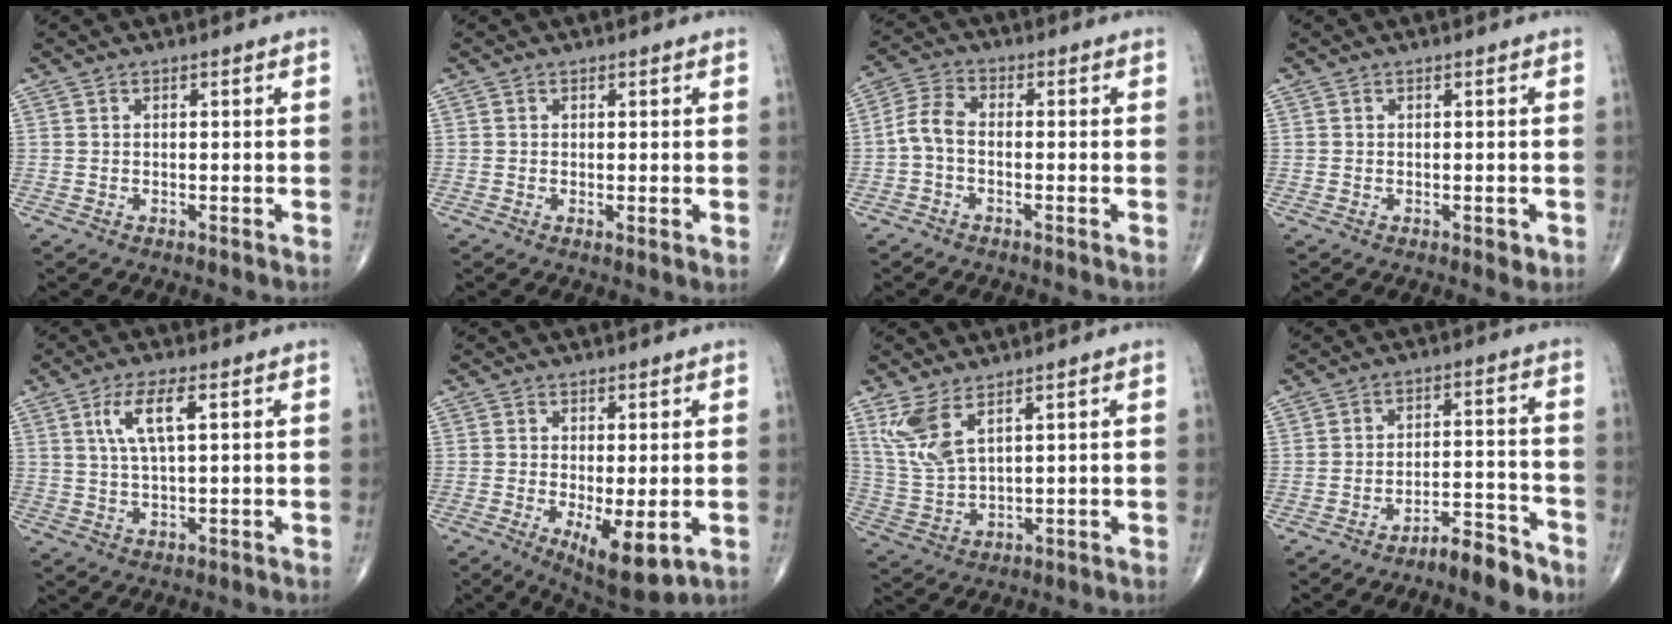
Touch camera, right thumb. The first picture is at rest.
{"total": 1.6, "force": [0.0, 0.5, 1.5], "torque": [-0.028, -0.008, -0.002]}
{"total": 4.7, "force": [-1.2, 2.6, 3.8], "torque": [-0.080, 0.018, -0.036]}
{"total": 1.5, "force": [-0.4, 0.9, 1.1], "torque": [-0.007, -0.001, -0.005]}
{"total": 6.8, "force": [2.3, 1.9, 6.1], "torque": [-0.124, 0.000, 0.046]}
{"total": 9.0, "force": [-2.3, 3.2, 8.1], "torque": [-0.125, -0.022, -0.028]}
{"total": 7.9, "force": [4.7, 2.7, 5.8], "torque": [-0.130, -0.022, 0.109]}
{"total": 6.6, "force": [-5.5, 1.7, 3.3], "torque": [-0.049, 0.061, -0.087]}